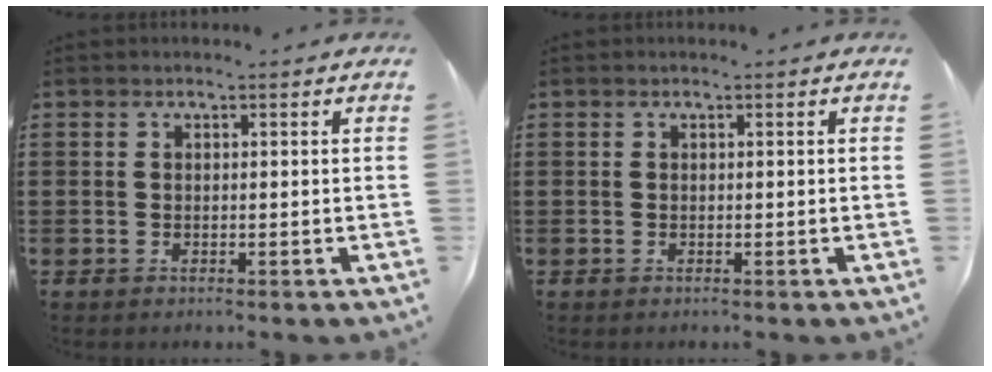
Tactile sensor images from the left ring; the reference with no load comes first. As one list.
[{"total": 0.0}]